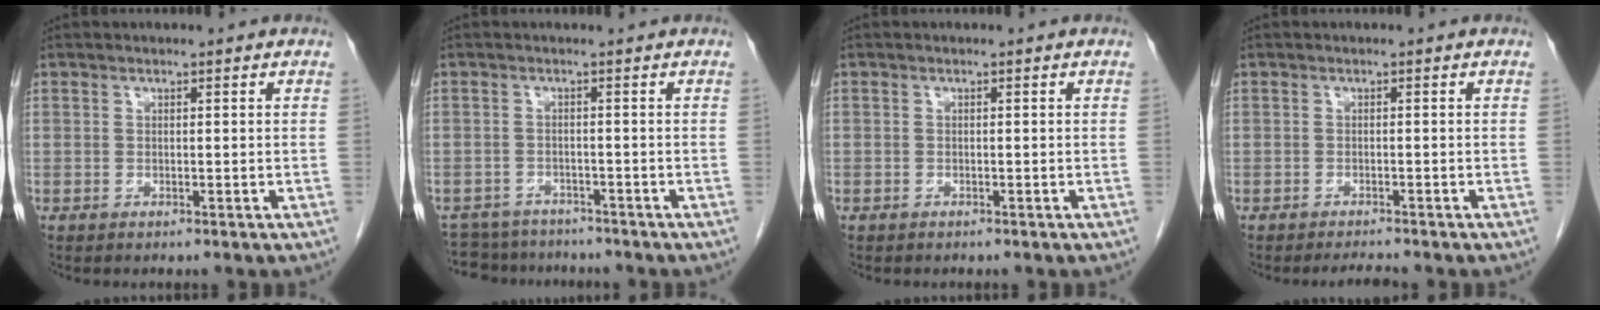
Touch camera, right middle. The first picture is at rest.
{"total": 7.6, "force": [-7.0, 2.9, 0.8], "torque": [-0.014, 0.007, -0.091]}
{"total": 0.5, "force": [-0.3, 0.4, 0.0], "torque": [-0.008, 0.004, -0.007]}
{"total": 1.7, "force": [-1.6, -0.2, 0.4], "torque": [-0.010, -0.008, -0.023]}